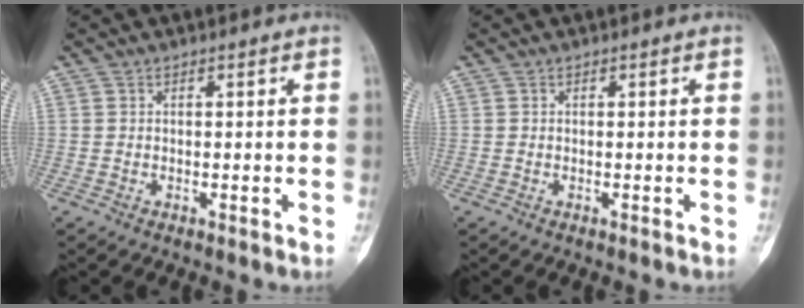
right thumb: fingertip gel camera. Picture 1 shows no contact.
{"total": 0.0}